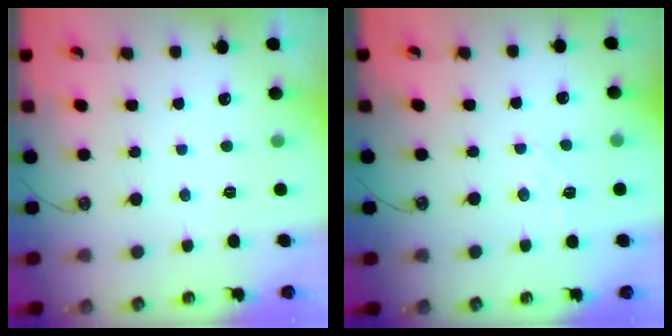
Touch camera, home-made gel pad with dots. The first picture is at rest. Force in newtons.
{"total": 5.1, "press": 5.1, "slide": 0.6}